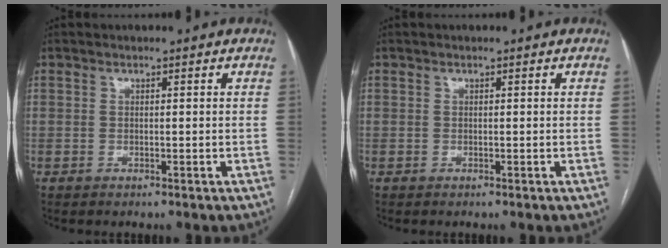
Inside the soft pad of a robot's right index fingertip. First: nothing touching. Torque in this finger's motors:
{"motor_torque": [-0.01, 0.01, 0.00, 0.00]}